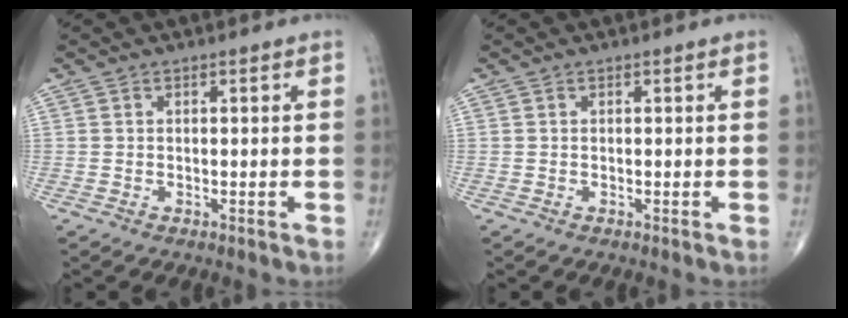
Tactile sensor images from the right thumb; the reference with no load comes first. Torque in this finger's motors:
{"motor_torque": [0.00, 0.00, -0.01, -0.01, 0.01]}